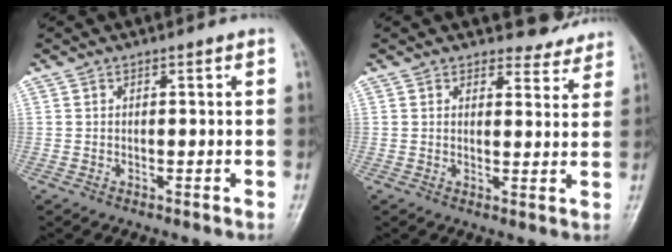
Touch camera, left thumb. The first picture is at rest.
{"total": 5.1, "force": [4.8, 1.9, -0.2], "torque": [0.028, -0.040, 0.049]}